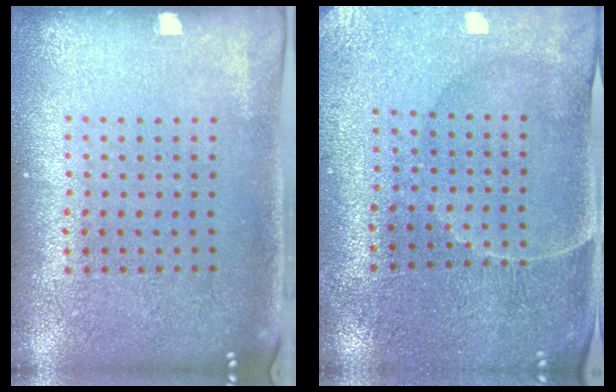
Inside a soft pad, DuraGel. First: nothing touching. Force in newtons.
{"total": 0.6, "press": 0.5, "slide": 0.4}